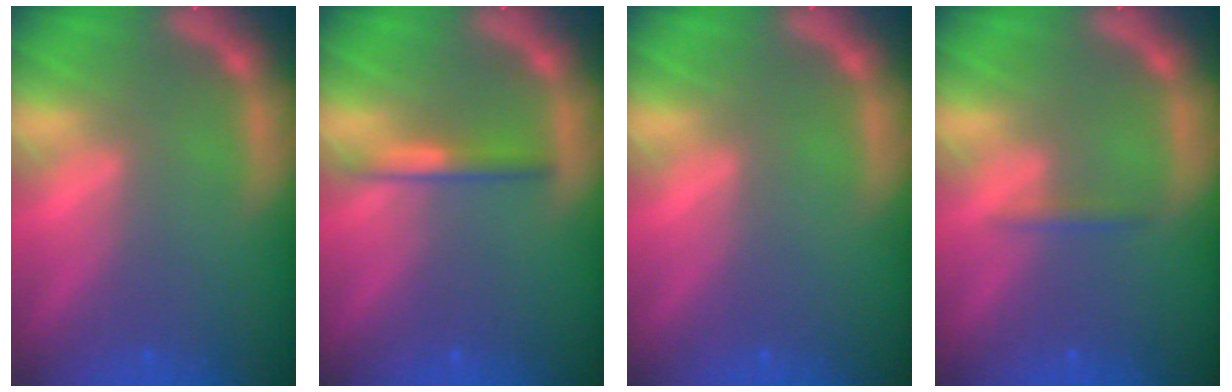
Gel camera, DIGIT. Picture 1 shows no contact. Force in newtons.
{"total": 2.0}
{"total": 0.0}
{"total": 0.9}